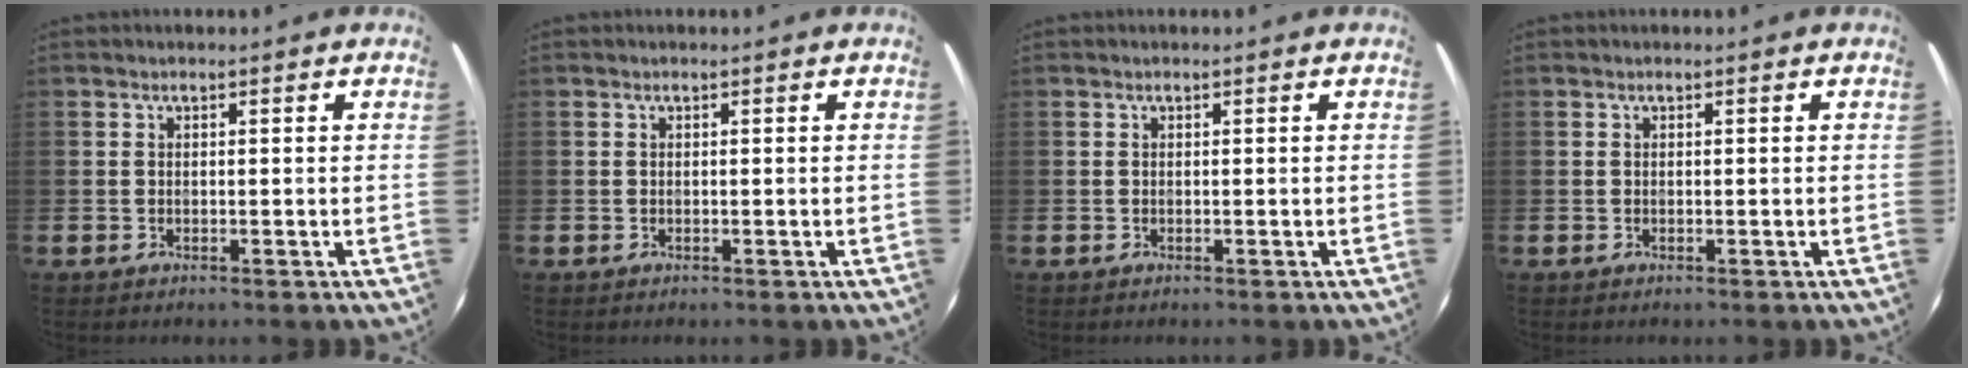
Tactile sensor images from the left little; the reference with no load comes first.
{"total": 0.0}
{"total": 0.0}
{"total": 0.0}